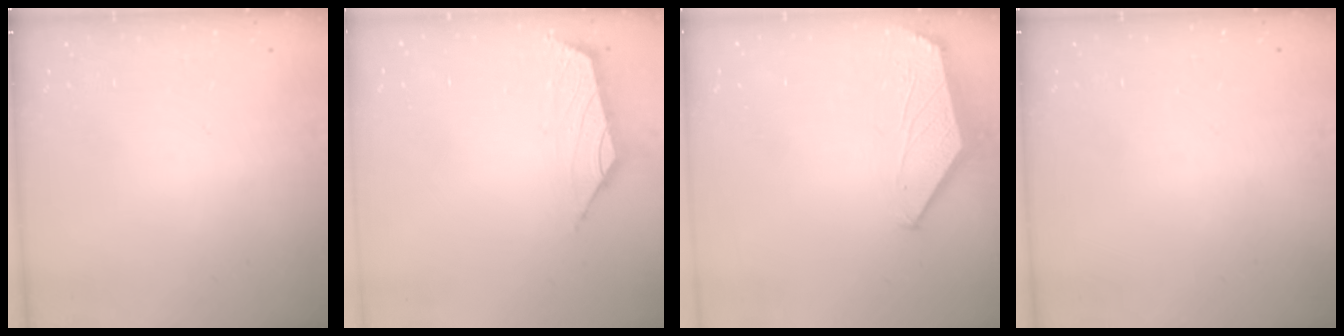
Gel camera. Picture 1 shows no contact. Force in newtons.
{"total": 1.6, "press": 1.5, "slide": 0.7}
{"total": 1.7, "press": 1.6, "slide": 0.4}
{"total": 2.8, "press": 2.8, "slide": 0.5}